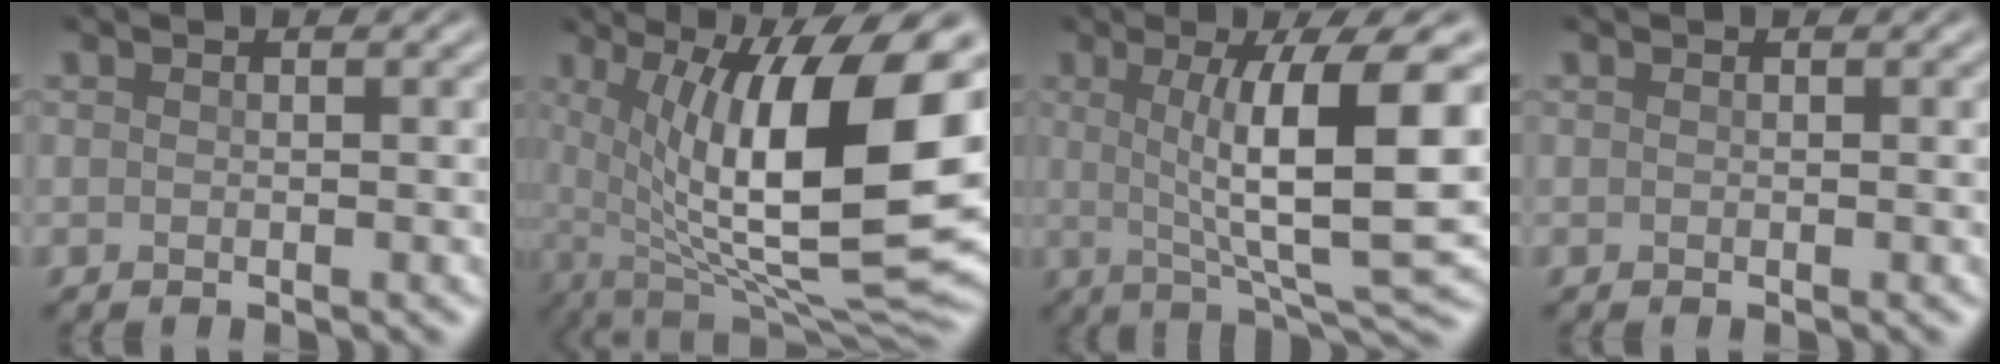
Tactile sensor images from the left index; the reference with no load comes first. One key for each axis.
{"total": 16.0, "fx": 3.0, "fy": 5.8, "fz": 14.6, "tx": -0.231, "ty": -0.007, "tz": 0.052}
{"total": 11.2, "fx": 1.4, "fy": 2.3, "fz": 10.8, "tx": -0.151, "ty": -0.005, "tz": 0.028}
{"total": 0.0}